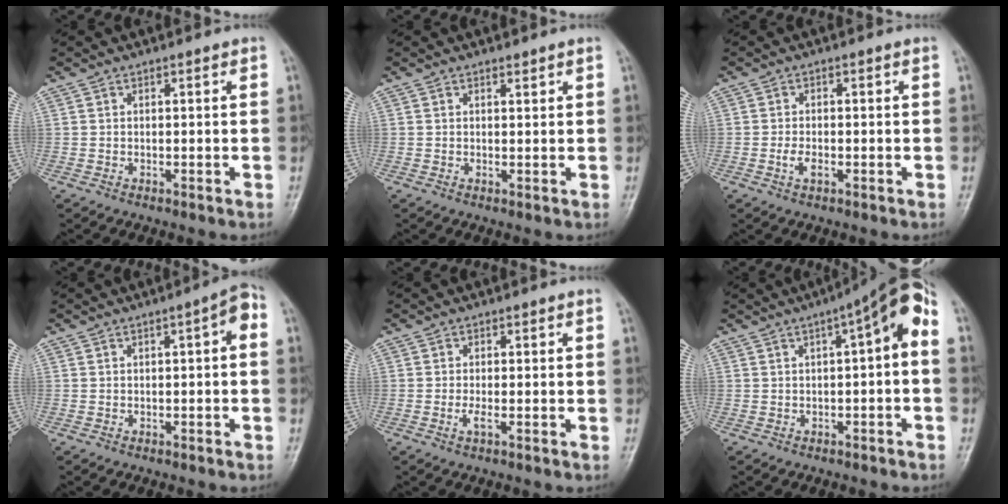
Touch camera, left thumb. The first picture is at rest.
{"total": 1.0, "force": [0.7, 0.5, 0.5], "torque": [-0.001, -0.003, 0.010]}
{"total": 2.5, "force": [-0.9, 1.4, 1.9], "torque": [-0.037, 0.006, -0.019]}
{"total": 3.4, "force": [-0.2, 1.2, 3.2], "torque": [-0.036, 0.026, -0.010]}
{"total": 1.7, "force": [-0.6, 0.5, 1.5], "torque": [-0.033, -0.003, -0.016]}
{"total": 8.3, "force": [0.6, 2.5, 7.8], "torque": [-0.105, 0.044, -0.001]}